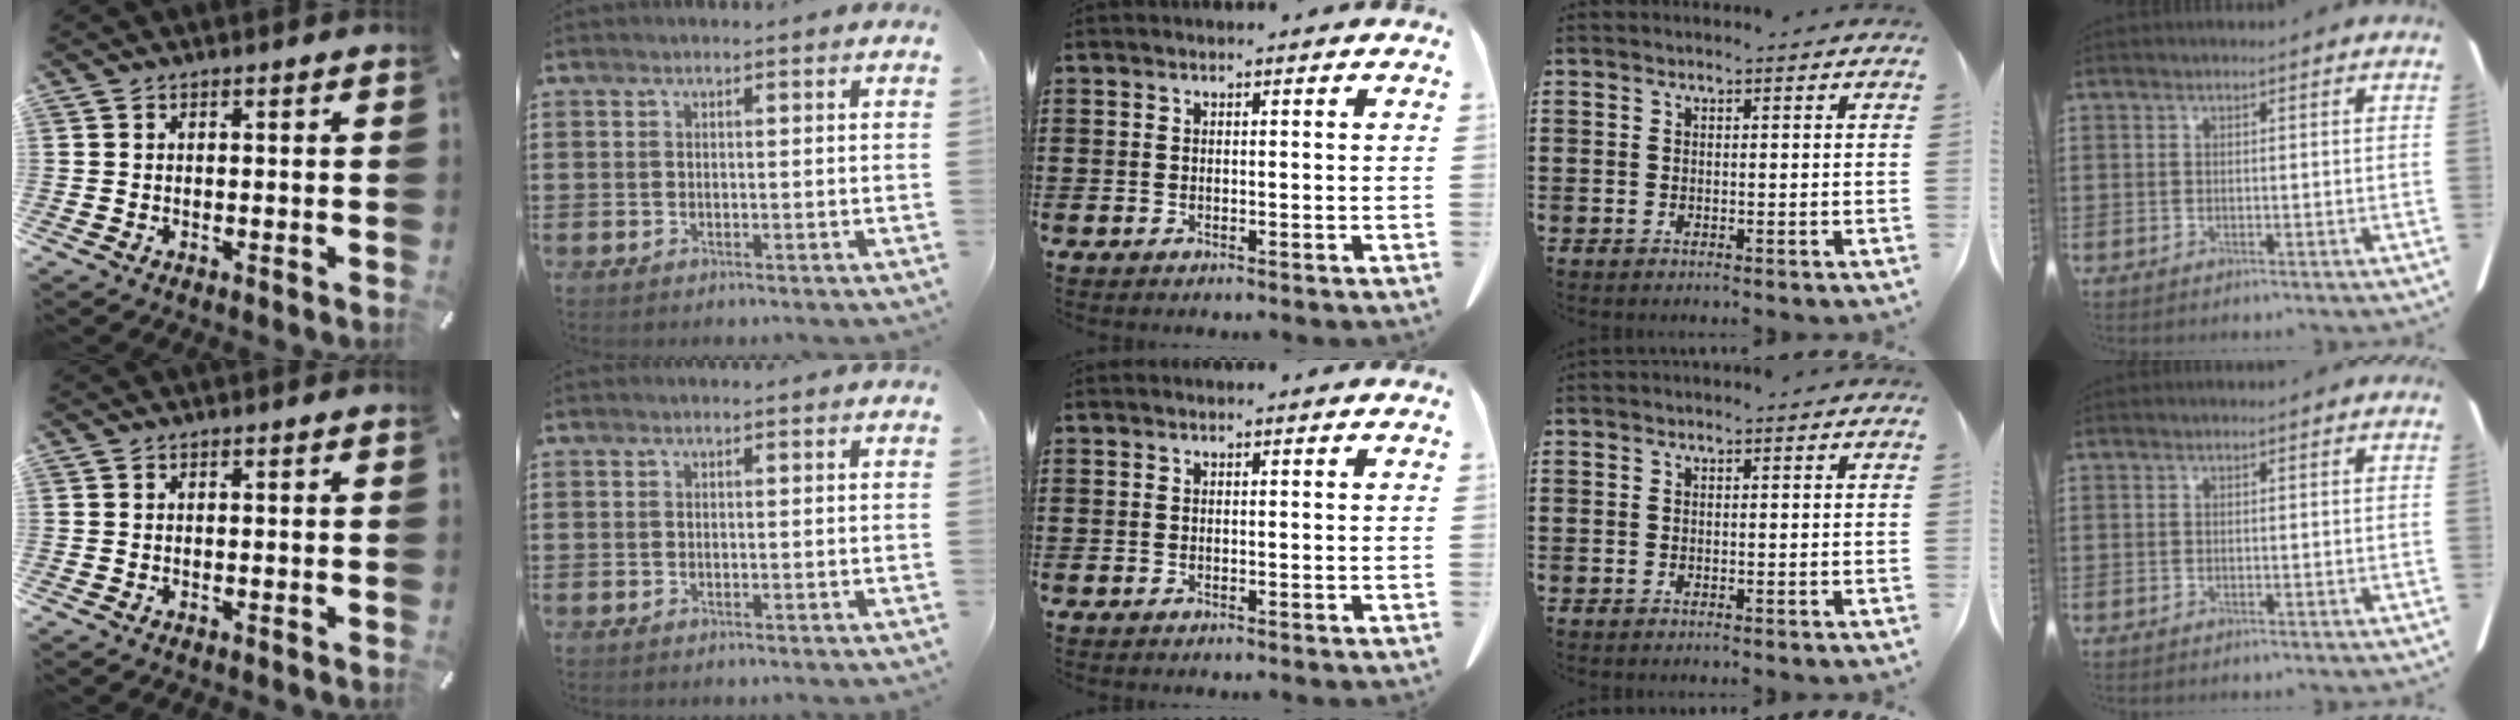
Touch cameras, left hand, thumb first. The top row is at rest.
{}